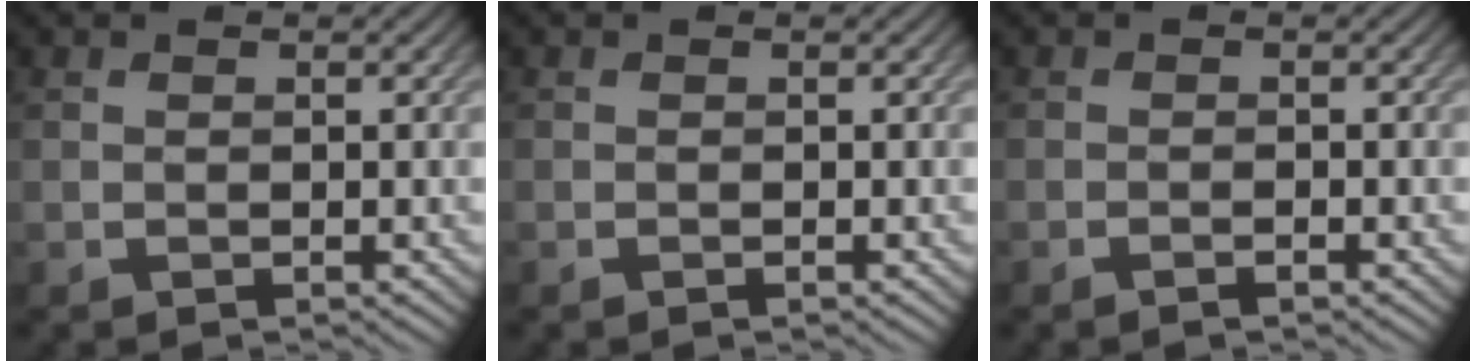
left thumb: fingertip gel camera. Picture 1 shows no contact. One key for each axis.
{"total": 0.0}
{"total": 0.7, "fx": -0.6, "fy": 0.0, "fz": 0.5, "tx": -0.009, "ty": 0.002, "tz": -0.012}